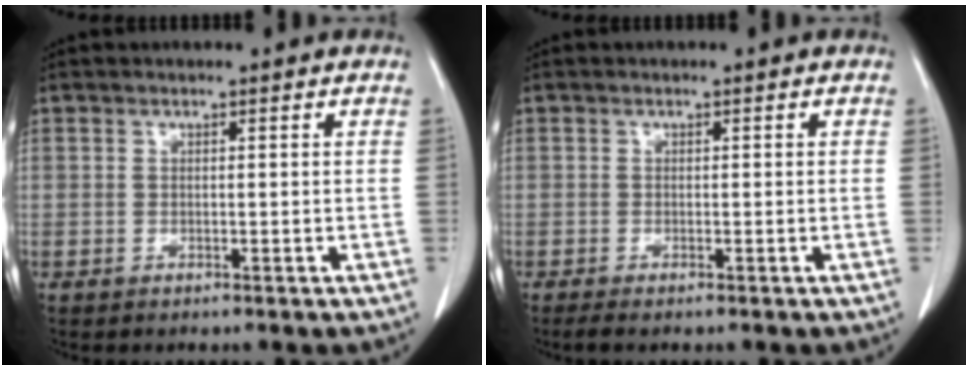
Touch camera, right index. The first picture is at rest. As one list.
[{"total": 1.2, "force": [-0.9, 0.0, 0.8], "torque": [-0.020, -0.005, -0.018]}]